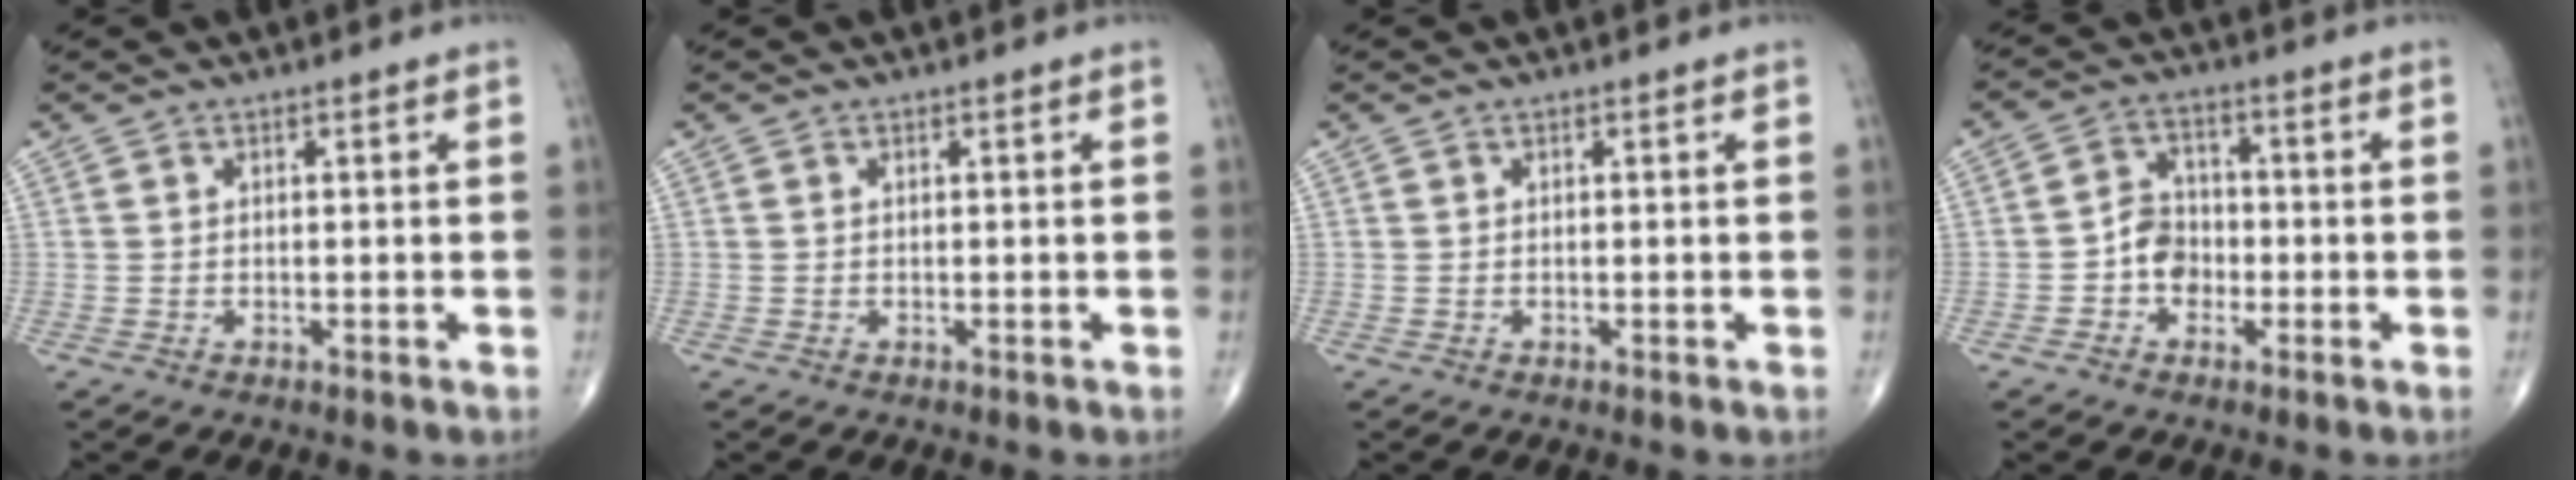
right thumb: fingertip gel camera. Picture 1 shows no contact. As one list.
[{"total": 0.0}, {"total": 0.0}, {"total": 5.7, "force": [-1.7, 4.6, 2.8], "torque": [-0.021, 0.025, -0.039]}]